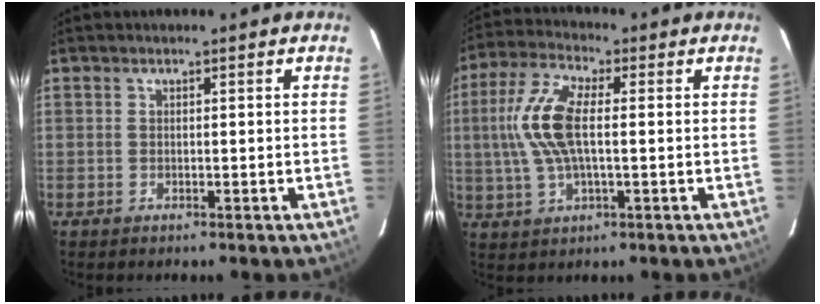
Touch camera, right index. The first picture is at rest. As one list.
[{"total": 11.3, "force": [0.6, 4.4, 10.4], "torque": [-0.226, 0.012, 0.009]}]